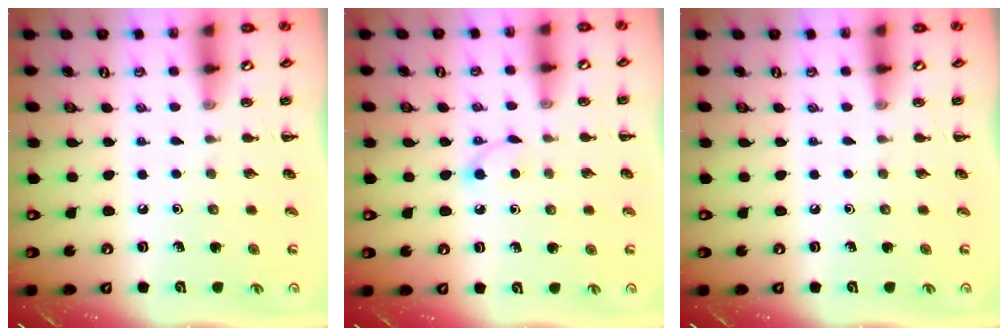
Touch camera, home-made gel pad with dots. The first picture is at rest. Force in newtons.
{"total": 2.8, "press": 2.7, "slide": 0.9}
{"total": 0.0}